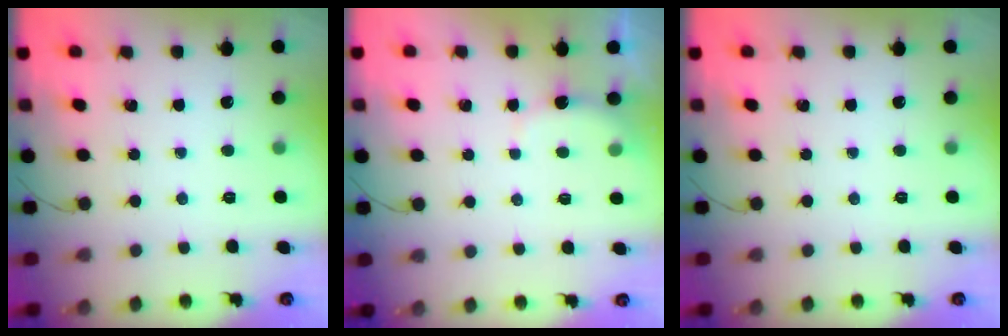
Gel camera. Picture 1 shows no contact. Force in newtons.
{"total": 3.0, "press": 2.9, "slide": 0.7}
{"total": 0.0}